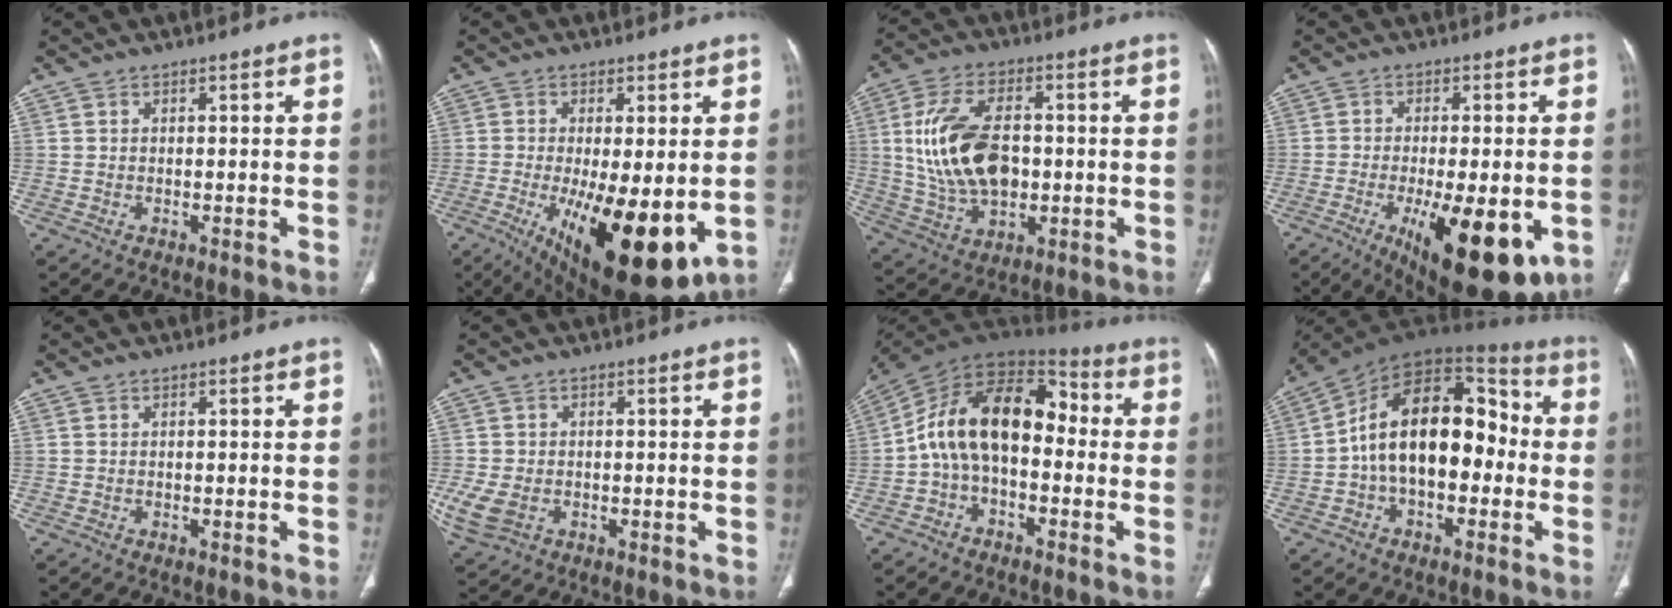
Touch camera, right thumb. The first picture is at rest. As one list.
[{"total": 18.3, "force": [-4.5, 6.5, 16.5], "torque": [-0.238, -0.033, -0.046]}, {"total": 17.0, "force": [0.5, 10.3, 13.5], "torque": [-0.244, 0.005, 0.021]}, {"total": 18.0, "force": [-6.1, 6.6, 15.6], "torque": [-0.203, -0.017, -0.073]}, {"total": 0.0}, {"total": 6.1, "force": [-1.4, 4.4, 4.0], "torque": [-0.096, -0.001, -0.017]}, {"total": 16.4, "force": [-1.1, 10.0, 13.0], "torque": [-0.200, 0.061, -0.032]}, {"total": 19.3, "force": [-1.4, 11.5, 15.5], "torque": [-0.228, 0.060, -0.033]}]